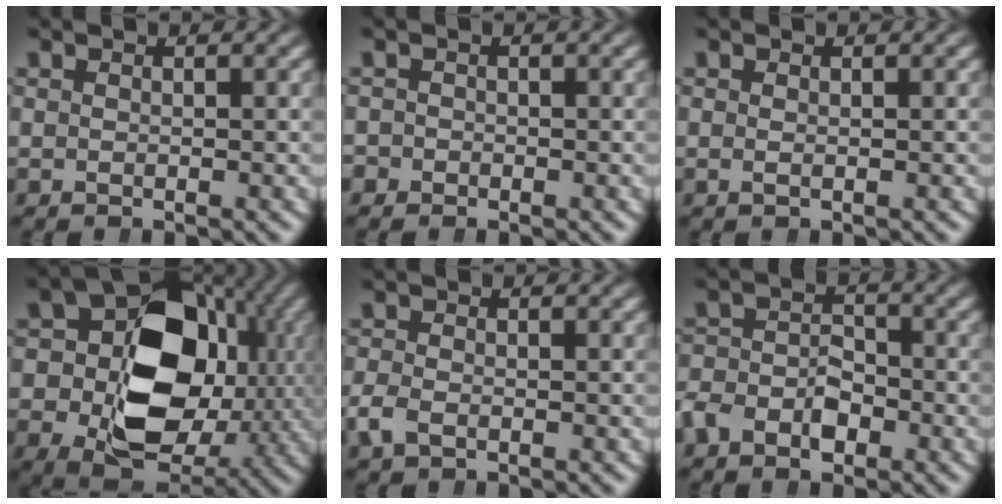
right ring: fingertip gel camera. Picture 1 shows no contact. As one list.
[{"total": 1.3, "force": [-0.6, 0.6, -0.9], "torque": [0.021, -0.001, -0.015]}, {"total": 1.0, "force": [0.4, -0.9, -0.3], "torque": [0.013, 0.004, 0.006]}, {"total": 19.7, "force": [-0.1, 13.8, 14.0], "torque": [-0.237, -0.049, 0.011]}, {"total": 0.8, "force": [-0.7, 0.4, 0.2], "torque": [-0.006, 0.000, -0.014]}, {"total": 2.8, "force": [-1.8, 1.8, 1.2], "torque": [0.005, 0.005, -0.038]}]